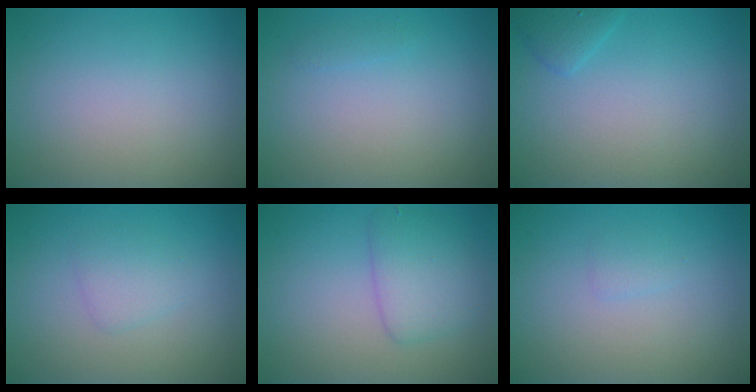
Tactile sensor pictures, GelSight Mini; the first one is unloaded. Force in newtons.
{"total": 0.5, "press": 0.5, "slide": 0.1}
{"total": 1.3, "press": 1.3, "slide": 0.2}
{"total": 1.6, "press": 1.6, "slide": 0.0}
{"total": 3.2, "press": 3.1, "slide": 0.1}
{"total": 0.7, "press": 0.7, "slide": 0.1}